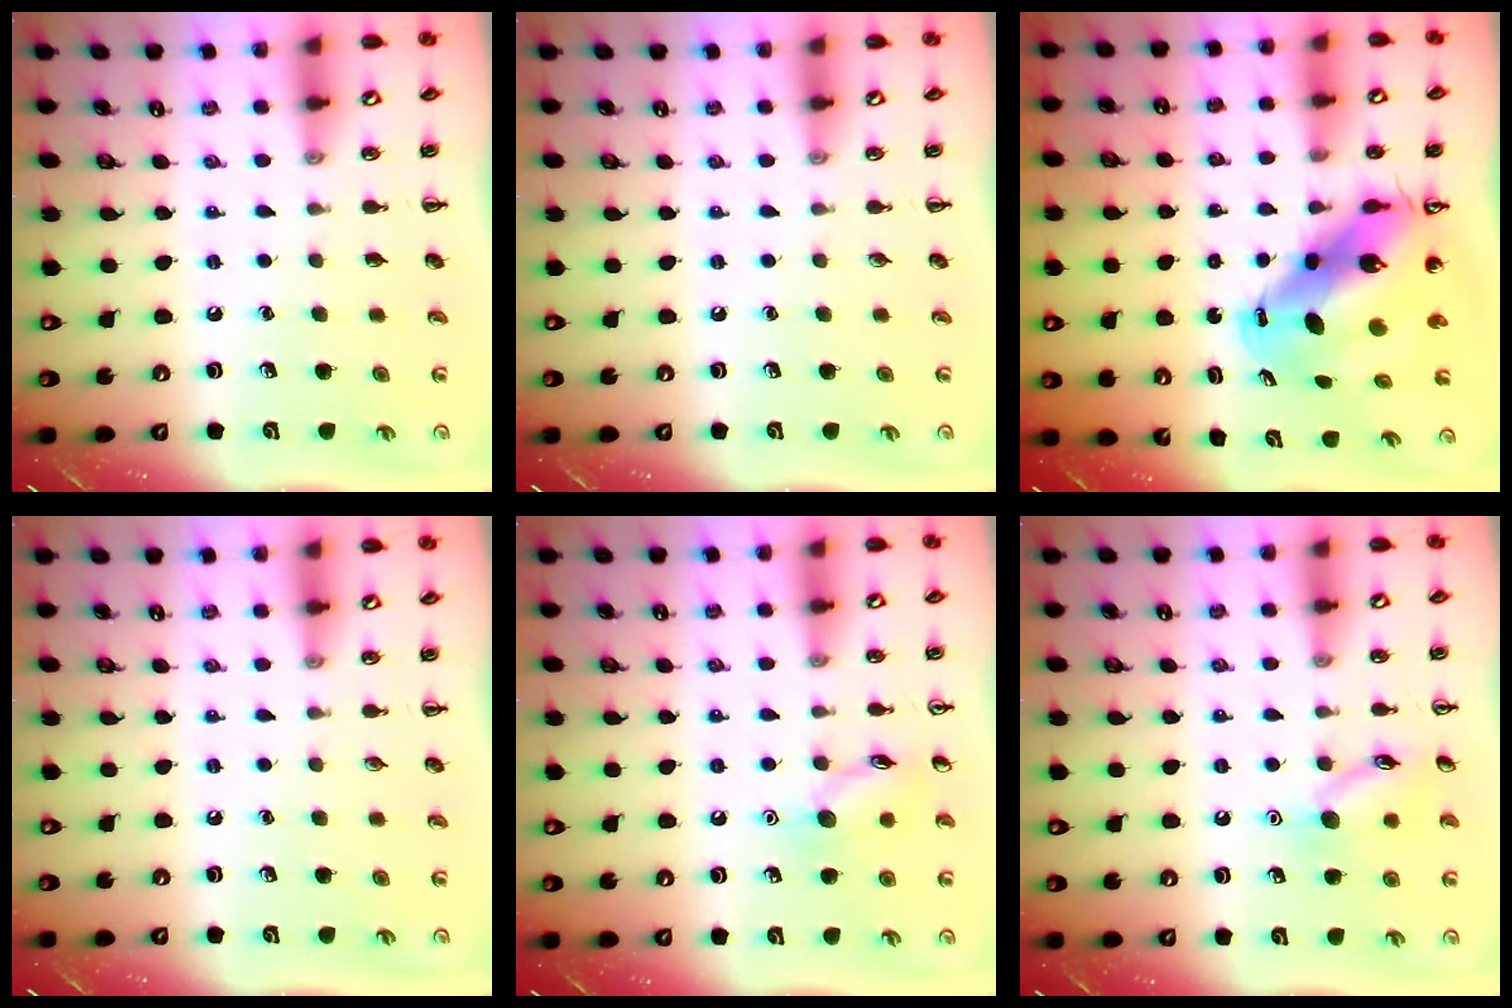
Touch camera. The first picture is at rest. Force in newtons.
{"total": 0.0}
{"total": 13.6, "press": 13.1, "slide": 3.7}
{"total": 0.0}
{"total": 8.7, "press": 8.7, "slide": 0.6}
{"total": 10.6, "press": 10.6, "slide": 0.5}